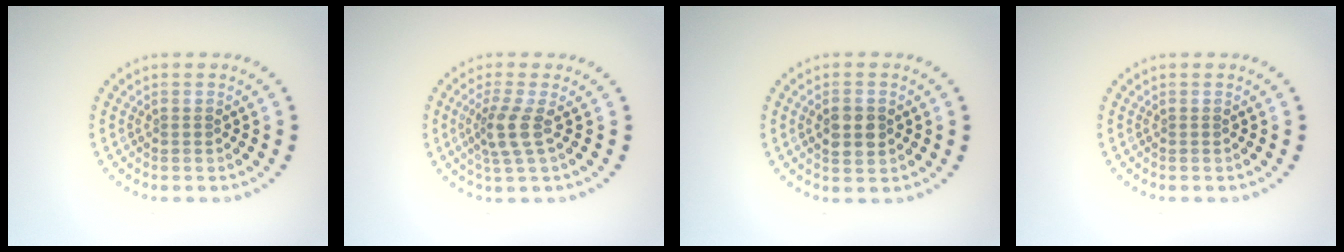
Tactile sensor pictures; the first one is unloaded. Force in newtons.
{"total": 2.6, "press": 2.0, "slide": 1.7}
{"total": 2.4, "press": 2.4, "slide": 0.1}
{"total": 0.0}